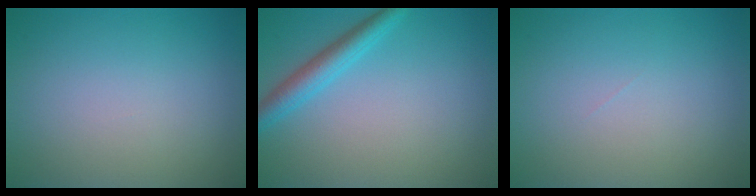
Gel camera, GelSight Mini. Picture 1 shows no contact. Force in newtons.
{"total": 3.0, "press": 2.9, "slide": 0.2}
{"total": 0.0}